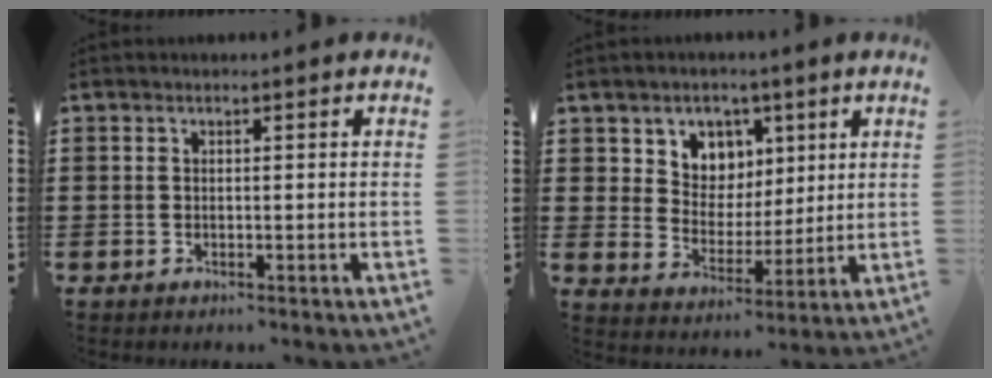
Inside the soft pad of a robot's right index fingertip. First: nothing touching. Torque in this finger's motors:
{"motor_torque": [0.43, 0.29, 0.18, 0.09]}